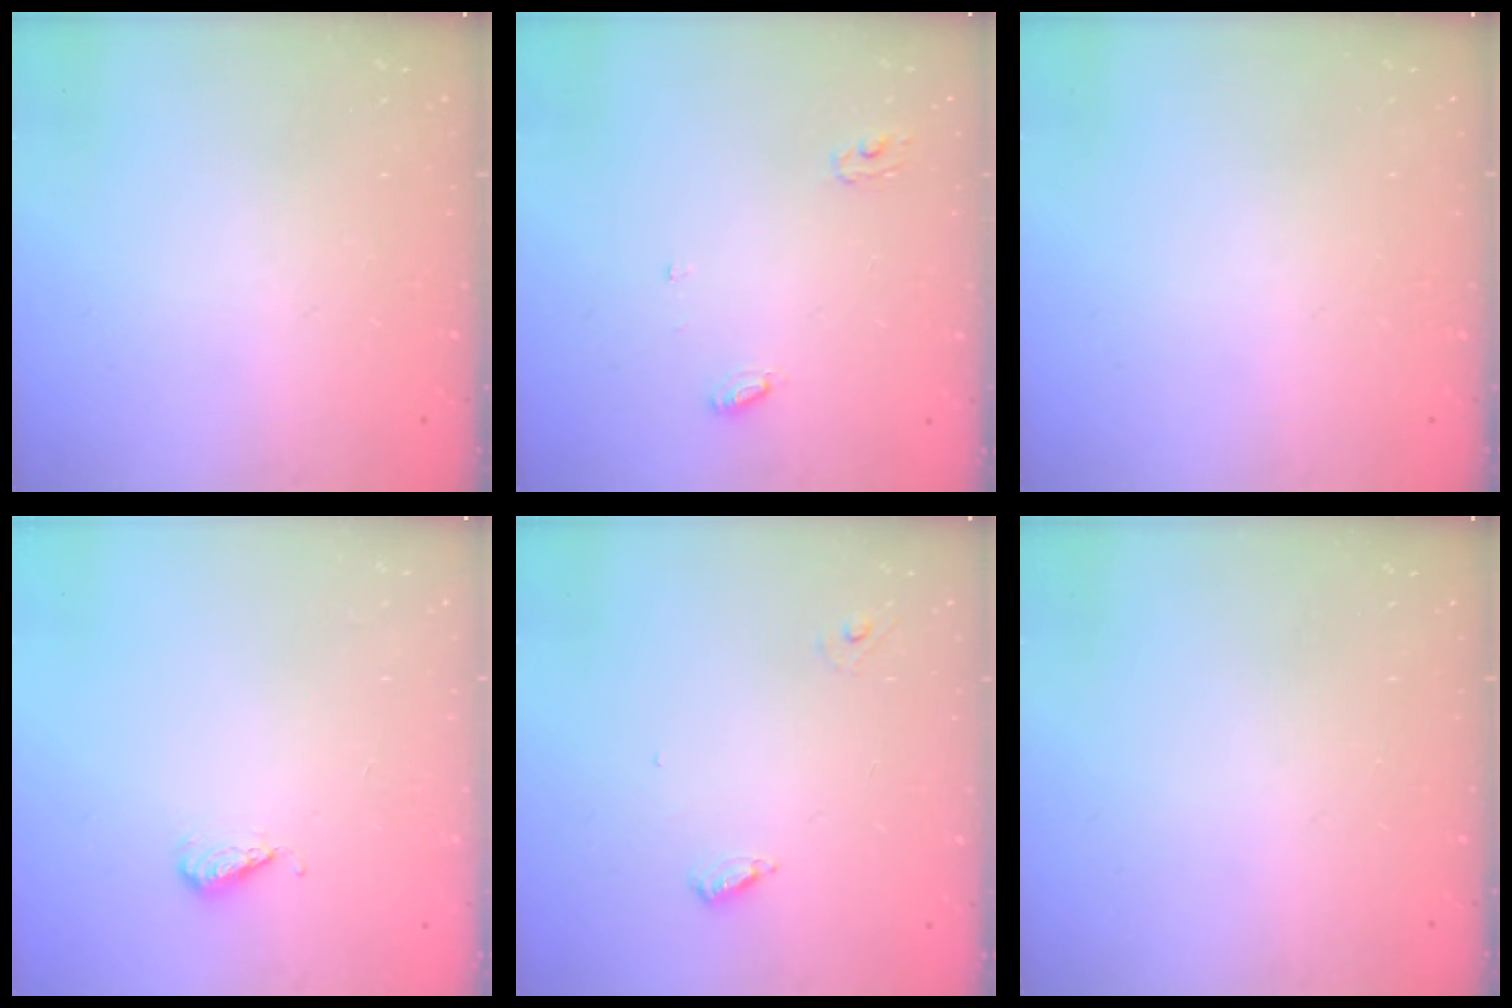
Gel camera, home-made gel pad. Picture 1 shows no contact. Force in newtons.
{"total": 4.9, "press": 4.9, "slide": 0.3}
{"total": 0.0}
{"total": 4.0, "press": 3.8, "slide": 1.2}
{"total": 4.6, "press": 4.6, "slide": 0.4}
{"total": 0.0}